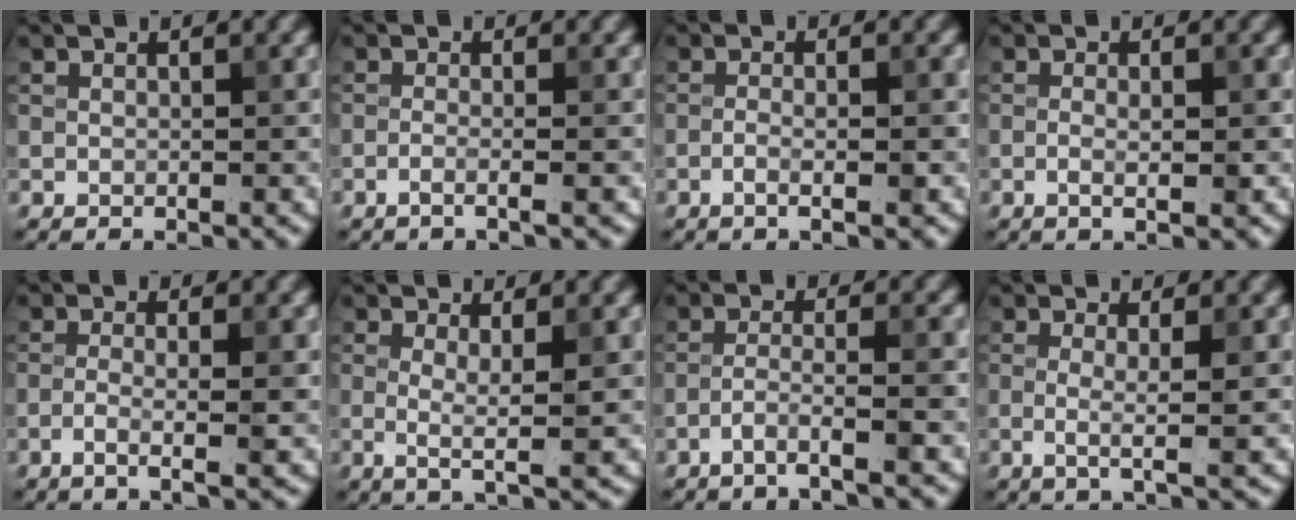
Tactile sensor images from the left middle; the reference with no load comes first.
{"total": 1.8, "force": [-0.7, 0.5, 1.6], "torque": [-0.018, -0.002, -0.023]}
{"total": 2.3, "force": [-0.7, 0.4, 2.1], "torque": [-0.030, 0.004, -0.019]}
{"total": 2.0, "force": [-0.2, 0.3, 2.0], "torque": [-0.034, -0.002, -0.007]}
{"total": 3.1, "force": [-0.8, 0.6, 2.9], "torque": [-0.045, 0.002, -0.023]}
{"total": 2.9, "force": [0.2, 0.4, 2.8], "torque": [-0.050, -0.013, 0.002]}
{"total": 2.7, "force": [-1.6, 0.1, 2.2], "torque": [-0.034, 0.009, -0.043]}
{"total": 2.6, "force": [-0.1, 0.4, 2.5], "torque": [-0.045, -0.009, -0.005]}